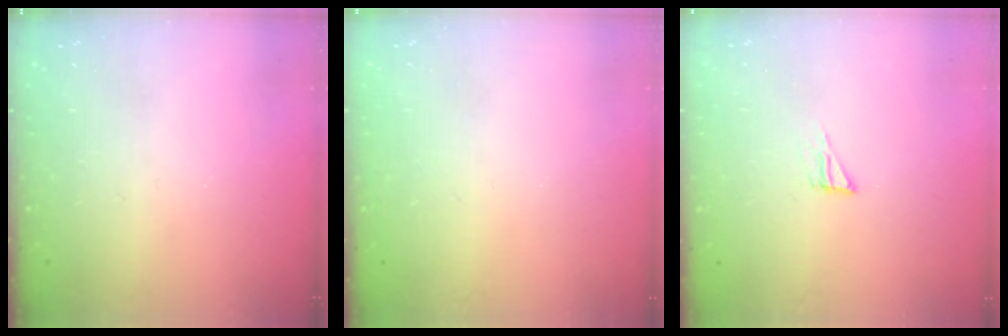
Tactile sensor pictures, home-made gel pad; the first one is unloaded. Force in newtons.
{"total": 1.6, "press": 1.6, "slide": 0.1}
{"total": 4.3, "press": 4.3, "slide": 0.3}